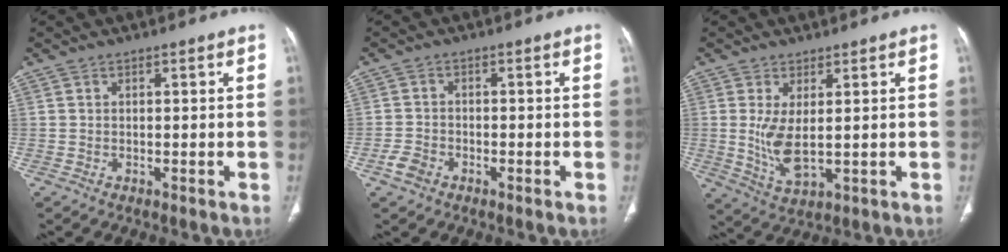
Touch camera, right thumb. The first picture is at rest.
{"total": 3.1, "force": [-1.8, 2.0, 1.5], "torque": [-0.029, 0.009, -0.034]}
{"total": 6.9, "force": [0.5, 2.8, 6.3], "torque": [-0.130, -0.020, 0.023]}